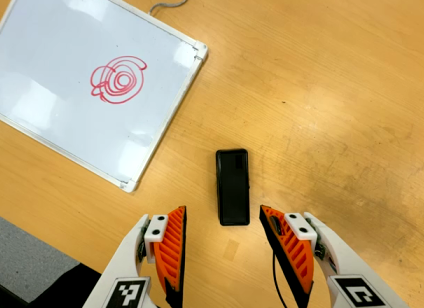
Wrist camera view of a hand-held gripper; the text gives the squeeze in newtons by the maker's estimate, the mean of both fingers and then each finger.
{"total": 0.0}